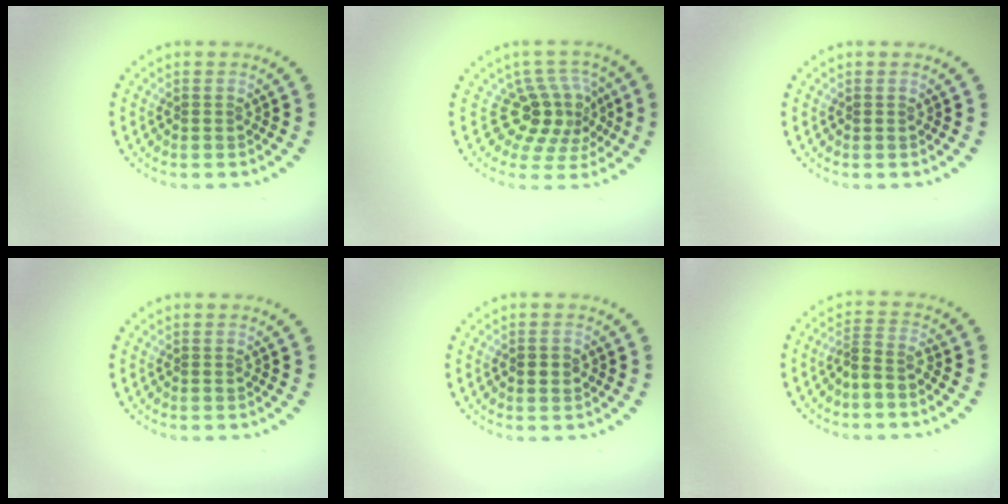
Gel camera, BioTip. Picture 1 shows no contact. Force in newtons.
{"total": 4.1, "press": 3.1, "slide": 2.8}
{"total": 0.0}
{"total": 0.0}
{"total": 1.8, "press": 1.8, "slide": 0.1}
{"total": 2.1, "press": 1.5, "slide": 1.5}